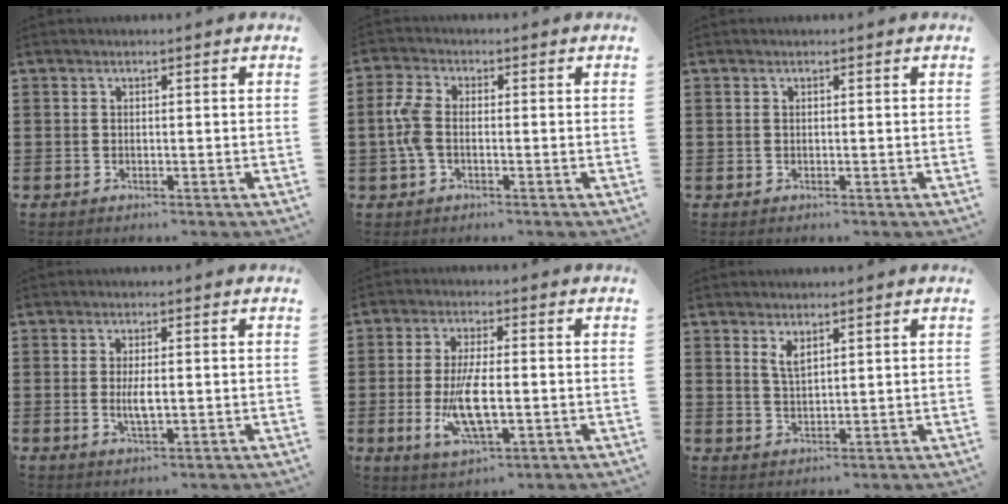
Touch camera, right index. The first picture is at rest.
{"total": 3.9, "force": [-0.7, 2.1, 3.3], "torque": [-0.089, -0.004, -0.020]}
{"total": 0.0}
{"total": 3.4, "force": [-0.1, 1.0, 3.3], "torque": [-0.072, -0.007, -0.007]}
{"total": 8.8, "force": [-1.7, 3.0, 8.1], "torque": [-0.175, -0.018, -0.031]}
{"total": 2.5, "force": [1.6, 0.9, 1.6], "torque": [-0.035, 0.003, 0.029]}